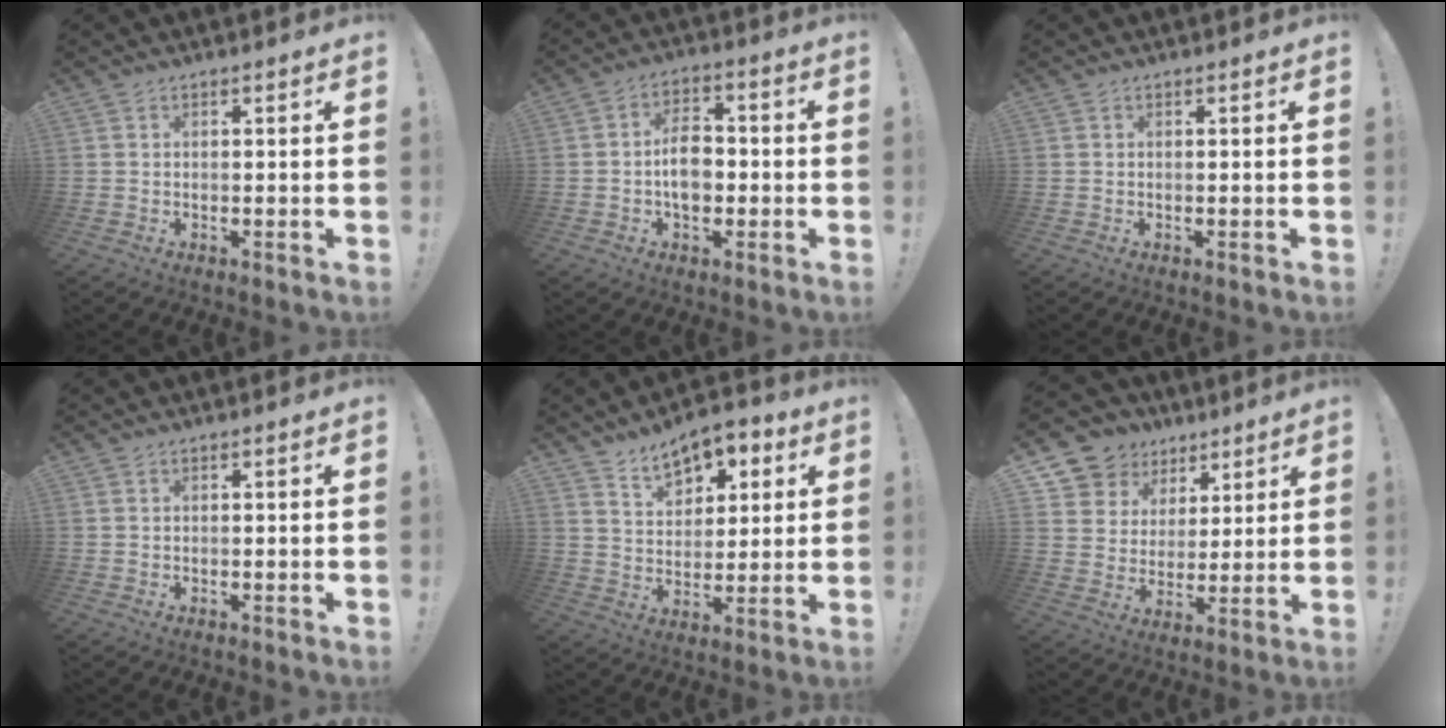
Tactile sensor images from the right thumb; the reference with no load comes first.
{"total": 9.1, "force": [-1.5, 6.3, 6.4], "torque": [-0.109, 0.015, -0.025]}
{"total": 0.0}
{"total": 0.0}
{"total": 10.2, "force": [6.9, 6.0, 4.6], "torque": [-0.072, -0.039, 0.130]}
{"total": 10.0, "force": [5.9, 7.9, 1.8], "torque": [-0.027, -0.046, 0.121]}